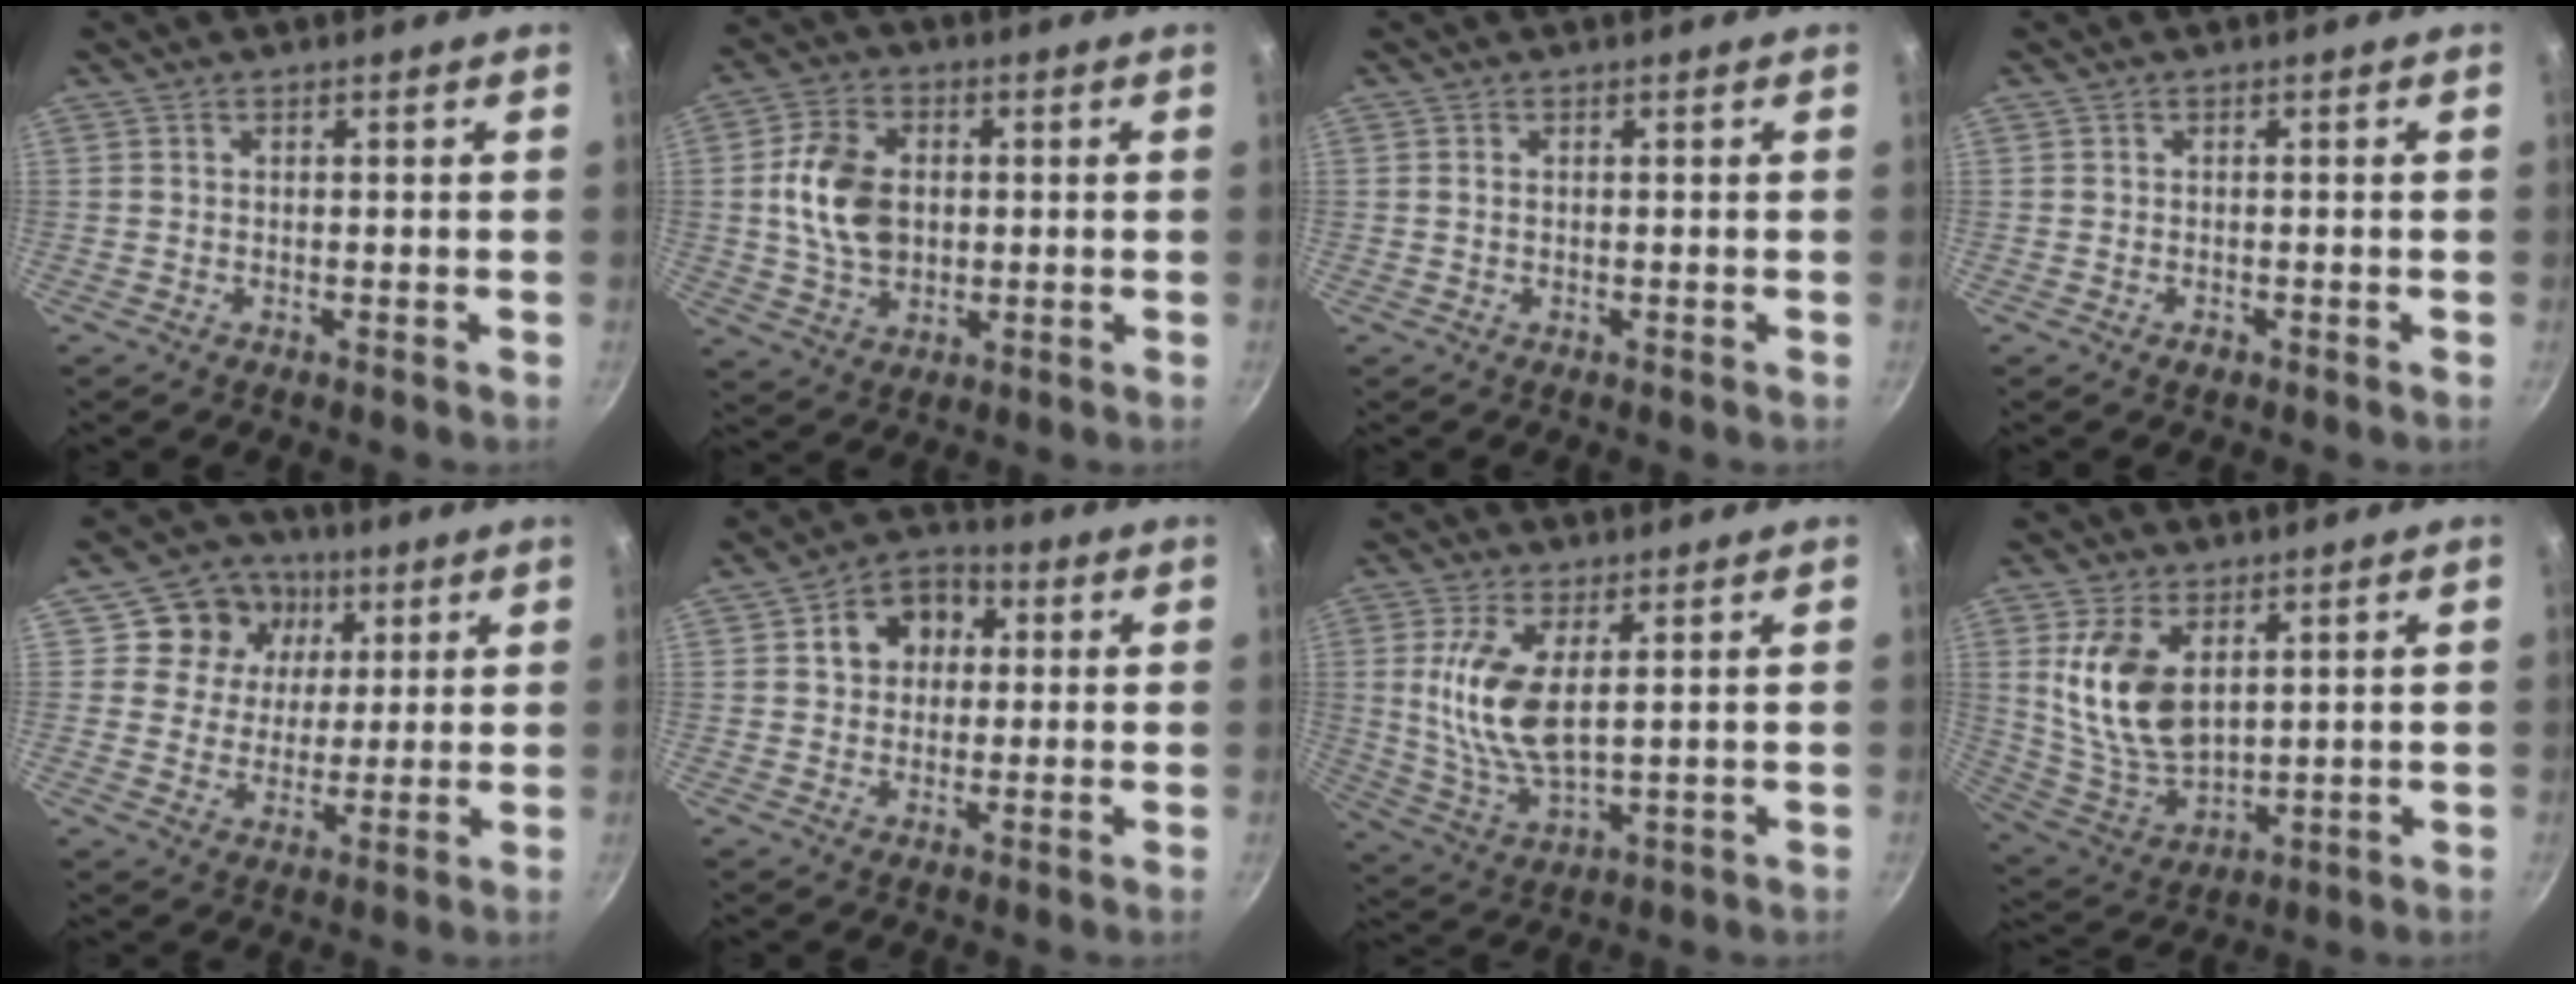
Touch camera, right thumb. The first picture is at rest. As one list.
[{"total": 11.4, "force": [0.9, 8.1, 8.0], "torque": [-0.132, 0.006, 0.015]}, {"total": 0.7, "force": [0.2, 0.4, 0.5], "torque": [-0.008, 0.001, 0.002]}, {"total": 0.9, "force": [-0.5, 0.6, 0.4], "torque": [-0.005, 0.001, -0.007]}, {"total": 10.7, "force": [3.8, 9.5, 3.4], "torque": [-0.016, -0.011, 0.052]}, {"total": 8.7, "force": [1.8, 7.2, 4.7], "torque": [-0.031, 0.015, 0.016]}, {"total": 11.1, "force": [2.6, 4.7, 9.7], "torque": [-0.201, -0.019, 0.059]}, {"total": 13.5, "force": [3.9, 7.9, 10.2], "torque": [-0.187, -0.033, 0.091]}]